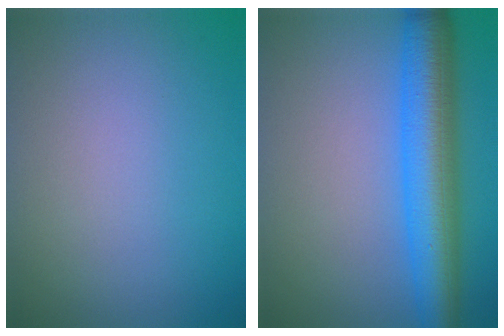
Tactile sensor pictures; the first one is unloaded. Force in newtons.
{"total": 7.8, "press": 7.8, "slide": 0.1}